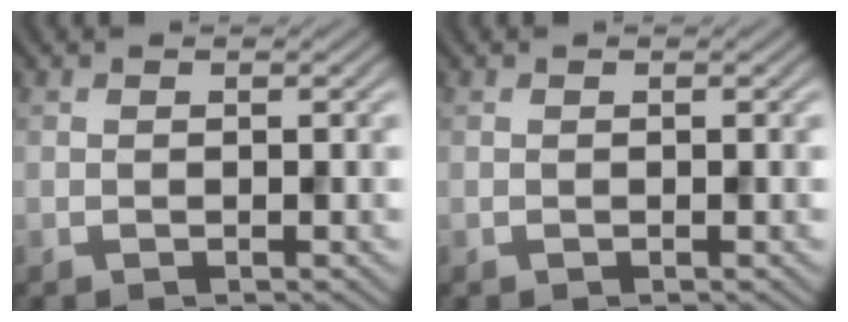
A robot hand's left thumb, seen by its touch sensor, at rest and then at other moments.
{"total": 0.0}